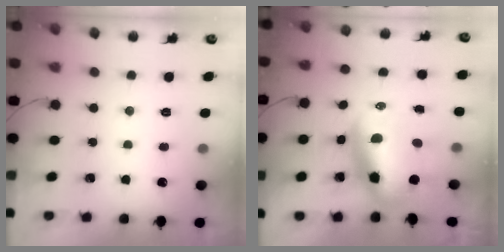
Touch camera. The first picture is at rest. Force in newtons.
{"total": 9.3, "press": 9.0, "slide": 2.5}